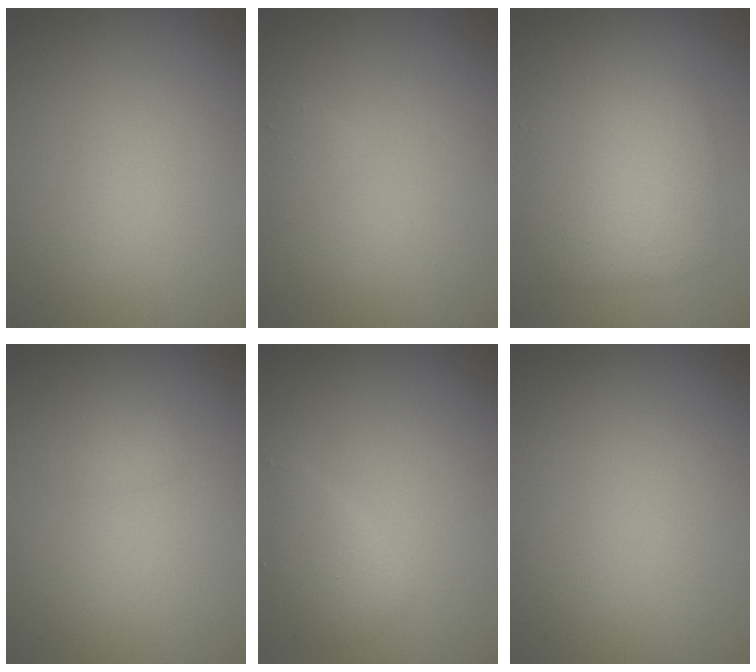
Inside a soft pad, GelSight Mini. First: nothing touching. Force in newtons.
{"total": 0.7, "press": 0.7, "slide": 0.0}
{"total": 5.4, "press": 5.4, "slide": 0.0}
{"total": 0.9, "press": 0.9, "slide": 0.1}
{"total": 1.8, "press": 1.8, "slide": 0.1}
{"total": 0.0}